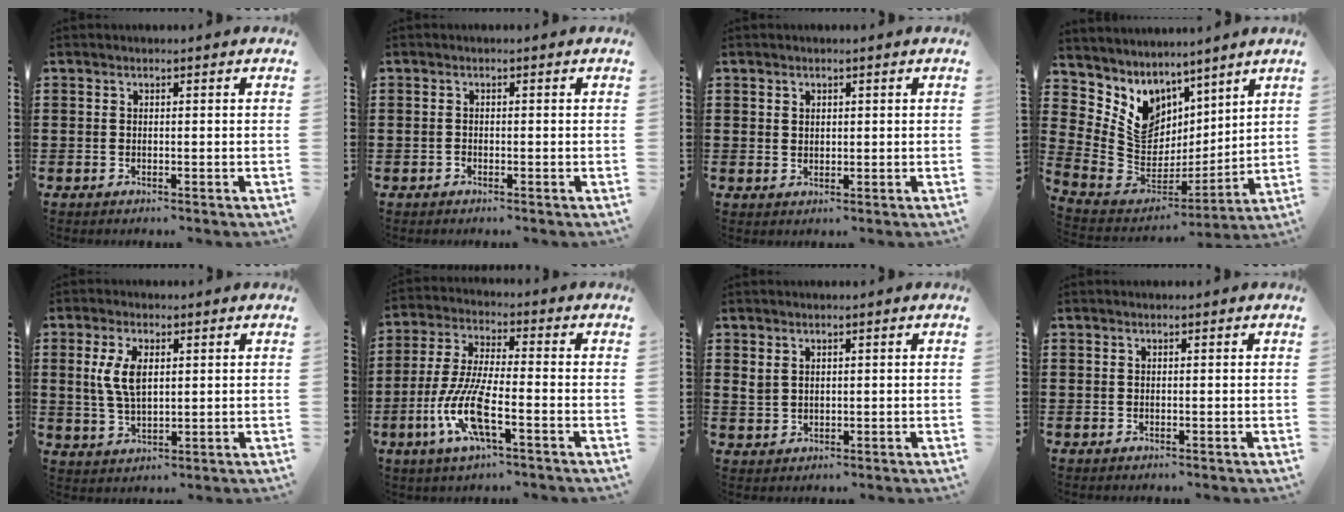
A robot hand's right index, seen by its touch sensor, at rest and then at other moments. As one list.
[{"total": 0.6, "force": [-0.5, 0.2, 0.1], "torque": [-0.005, 0.002, -0.011]}, {"total": 1.2, "force": [0.8, 0.8, 0.3], "torque": [-0.007, 0.004, 0.016]}, {"total": 7.9, "force": [4.4, 6.1, 2.1], "torque": [-0.097, -0.048, 0.085]}, {"total": 6.0, "force": [1.3, 3.0, 5.0], "torque": [-0.113, 0.007, 0.020]}, {"total": 9.9, "force": [-4.1, 2.4, 8.7], "torque": [-0.203, -0.015, -0.084]}, {"total": 1.5, "force": [1.3, 0.8, 0.3], "torque": [-0.004, 0.004, 0.025]}, {"total": 0.0}]